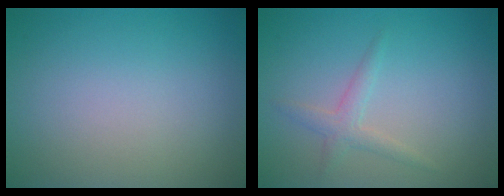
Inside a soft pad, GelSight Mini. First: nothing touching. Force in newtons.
{"total": 1.6, "press": 1.6, "slide": 0.0}